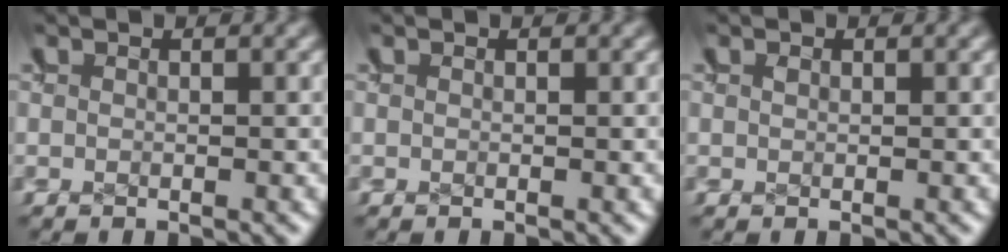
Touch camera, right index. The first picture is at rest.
{"total": 0.0}
{"total": 0.0}